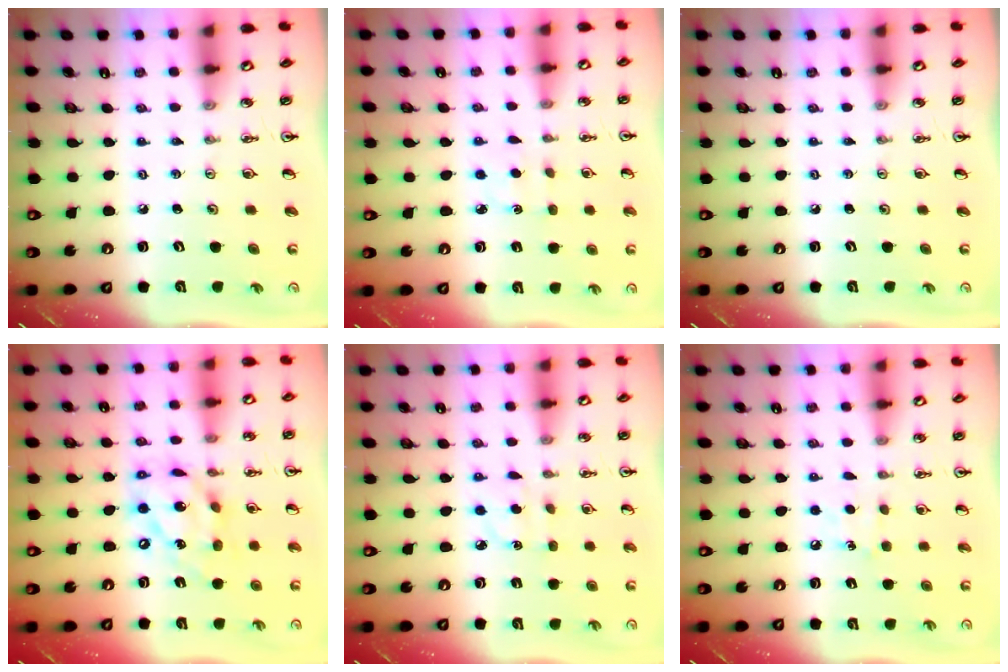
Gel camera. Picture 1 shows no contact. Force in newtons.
{"total": 2.7, "press": 2.6, "slide": 0.3}
{"total": 0.0}
{"total": 14.5, "press": 14.4, "slide": 1.1}
{"total": 4.7, "press": 4.7, "slide": 0.5}
{"total": 7.1, "press": 7.1, "slide": 0.9}